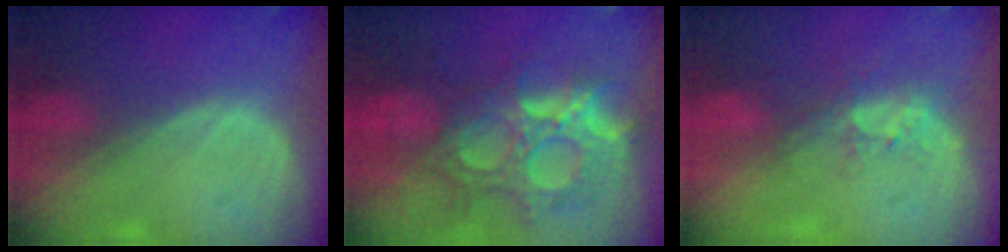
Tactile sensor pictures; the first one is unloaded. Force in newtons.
{"total": 13.1, "press": 11.2, "slide": 6.8}
{"total": 3.7, "press": 3.2, "slide": 1.9}